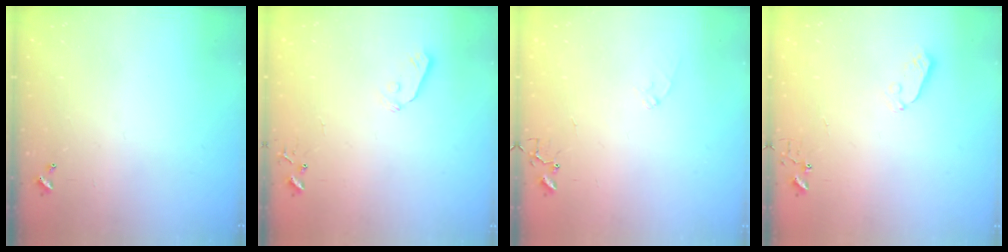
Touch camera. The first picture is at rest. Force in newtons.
{"total": 4.3, "press": 4.3, "slide": 0.7}
{"total": 7.5, "press": 7.5, "slide": 0.7}
{"total": 5.0, "press": 5.0, "slide": 0.4}